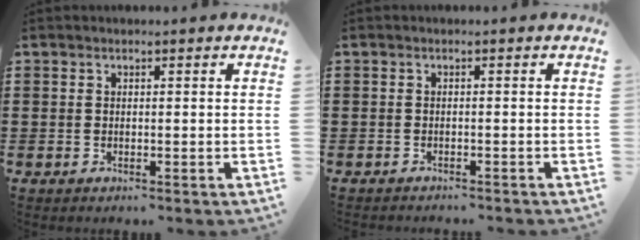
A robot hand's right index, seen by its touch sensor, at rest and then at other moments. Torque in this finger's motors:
{"motor_torque": [-2.00, 0.14, -1.05, -0.01]}